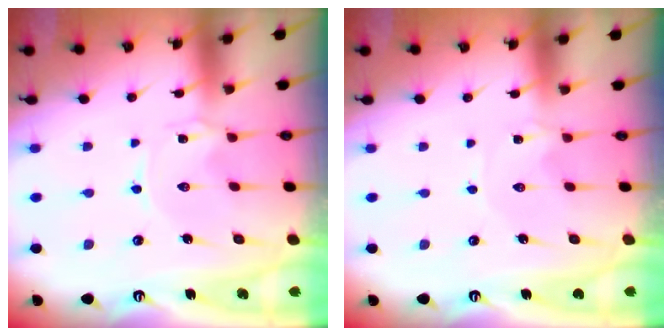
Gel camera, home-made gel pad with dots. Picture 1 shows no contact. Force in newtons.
{"total": 0.0}